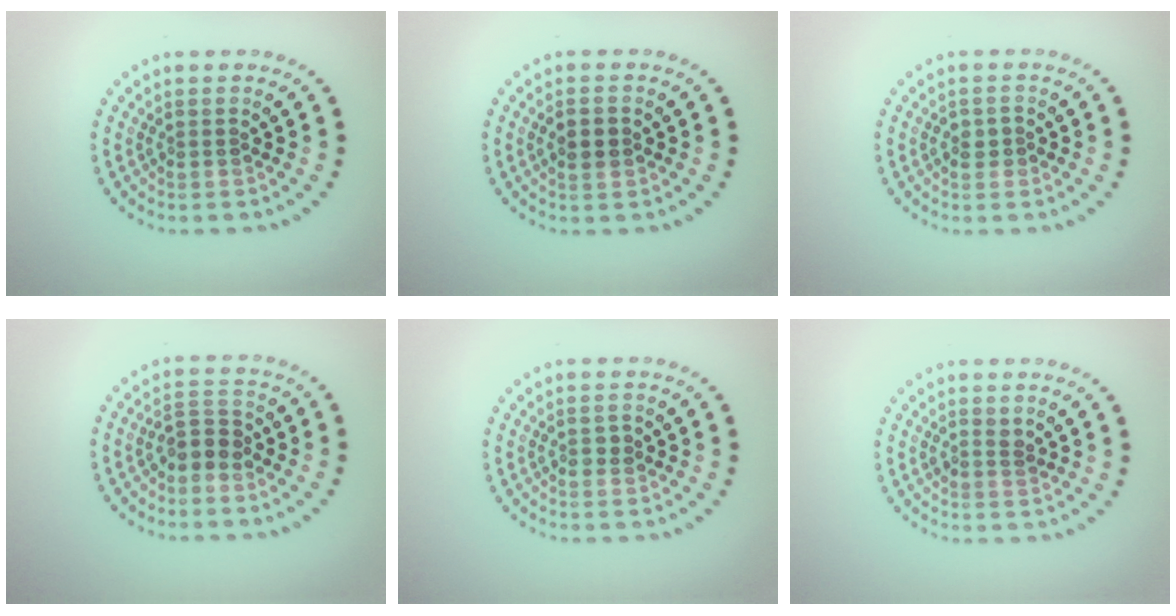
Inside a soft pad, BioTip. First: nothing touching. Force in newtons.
{"total": 1.7, "press": 1.7, "slide": 0.1}
{"total": 1.2, "press": 1.2, "slide": 0.1}
{"total": 2.5, "press": 2.2, "slide": 1.1}
{"total": 1.0, "press": 1.0, "slide": 0.2}
{"total": 1.0, "press": 0.8, "slide": 0.5}